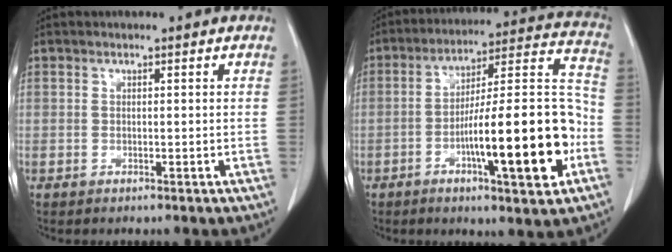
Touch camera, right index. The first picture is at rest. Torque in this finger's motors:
{"motor_torque": [1.66, -0.48, 1.05, 0.17]}